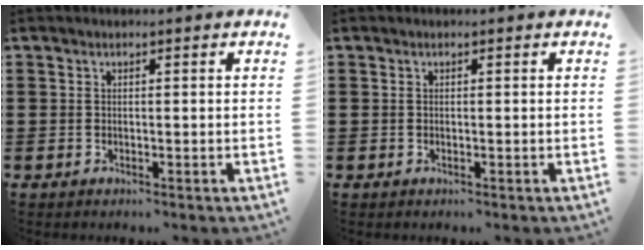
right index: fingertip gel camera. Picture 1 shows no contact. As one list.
[{"total": 0.0}]